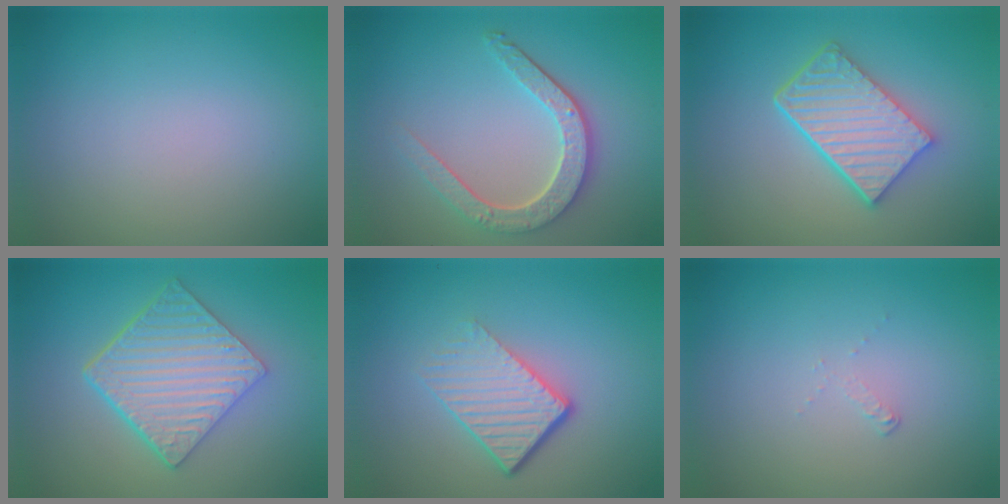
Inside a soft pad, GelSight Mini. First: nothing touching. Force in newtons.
{"total": 4.3, "press": 3.6, "slide": 2.4}
{"total": 5.6, "press": 4.2, "slide": 3.7}
{"total": 6.5, "press": 4.6, "slide": 4.5}
{"total": 4.7, "press": 2.8, "slide": 3.8}
{"total": 0.6, "press": 0.2, "slide": 0.6}